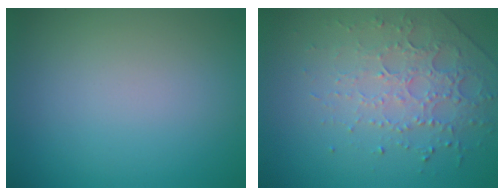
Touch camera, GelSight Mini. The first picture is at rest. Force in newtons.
{"total": 4.5, "press": 3.2, "slide": 3.3}